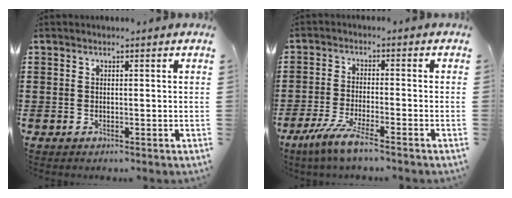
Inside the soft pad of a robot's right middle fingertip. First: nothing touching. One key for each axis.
{"total": 5.5, "fx": -4.1, "fy": 0.0, "fz": 3.6, "tx": -0.086, "ty": -0.020, "tz": -0.080}